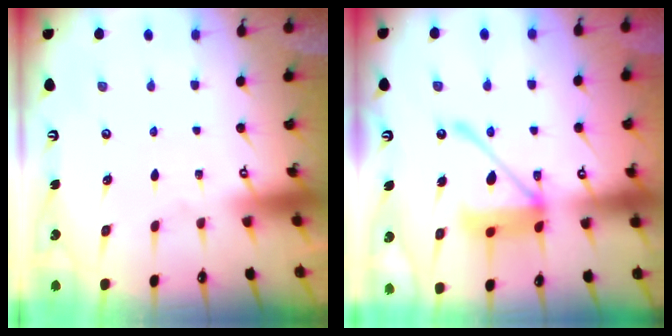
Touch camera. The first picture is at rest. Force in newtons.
{"total": 15.1, "press": 15.0, "slide": 1.8}